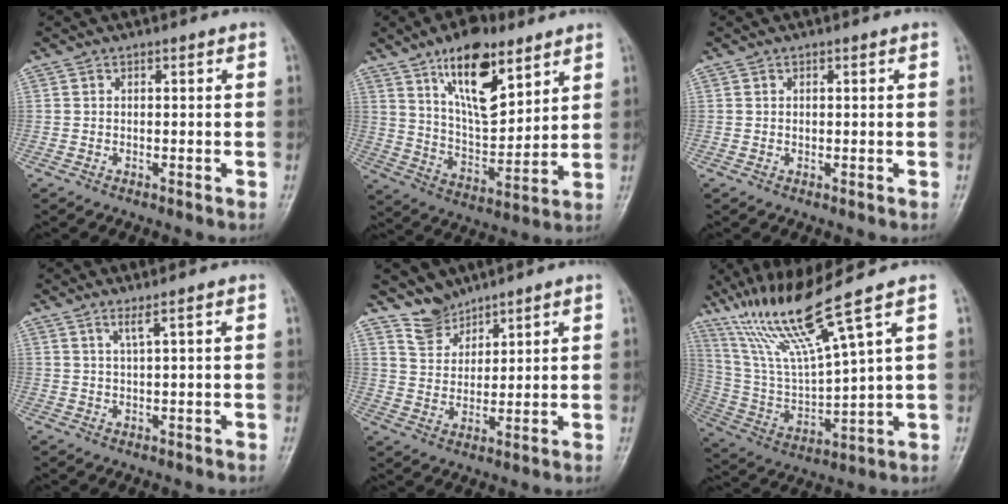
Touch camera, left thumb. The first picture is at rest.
{"total": 16.5, "force": [9.3, 7.2, 11.6], "torque": [-0.159, -0.050, 0.165]}
{"total": 0.9, "force": [0.2, 0.7, 0.6], "torque": [-0.011, 0.000, 0.004]}
{"total": 2.1, "force": [1.2, -0.4, 1.7], "torque": [-0.038, -0.011, 0.029]}
{"total": 5.1, "force": [4.6, 2.2, 0.3], "torque": [0.017, -0.043, 0.099]}
{"total": 17.0, "force": [11.1, 0.9, 12.9], "torque": [-0.248, -0.048, 0.221]}